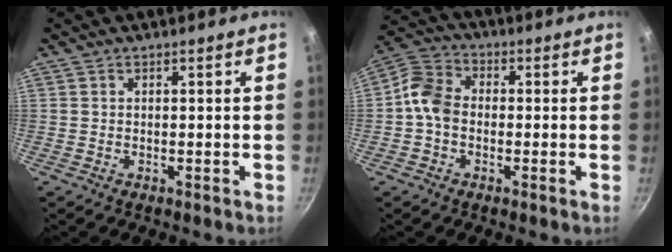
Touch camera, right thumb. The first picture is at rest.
{"total": 7.5, "force": [-1.0, 5.8, 4.6], "torque": [-0.074, 0.025, -0.040]}